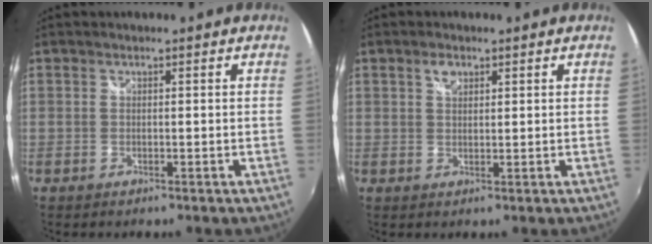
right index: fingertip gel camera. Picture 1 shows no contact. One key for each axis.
{"total": 2.3, "fx": 1.3, "fy": 1.4, "fz": 1.4, "tx": -0.022, "ty": 0.005, "tz": 0.021}